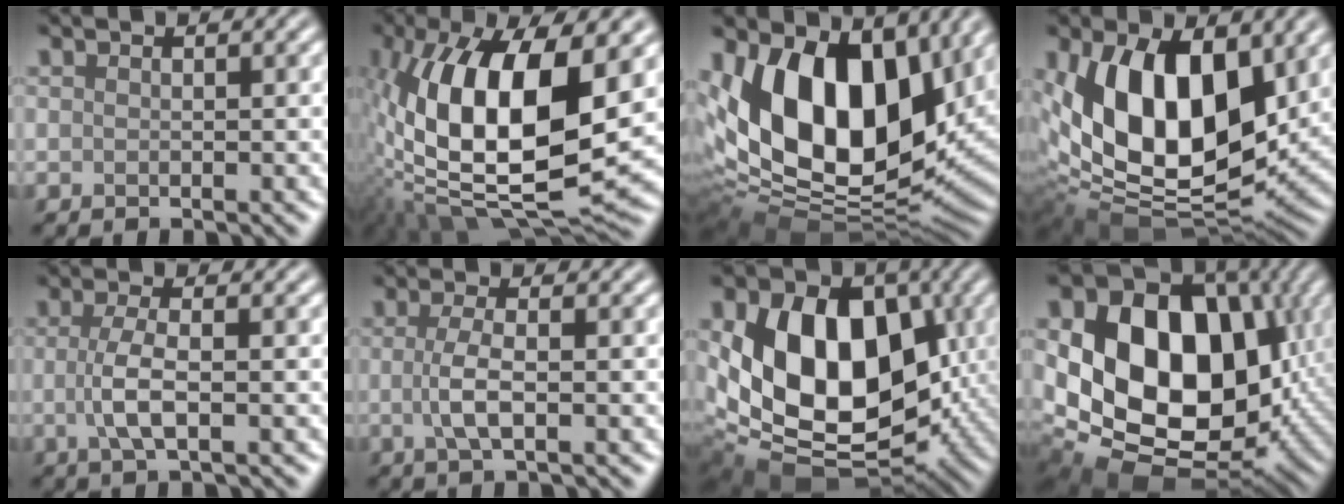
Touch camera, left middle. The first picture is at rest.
{"total": 16.5, "force": [0.7, 7.5, 14.7], "torque": [-0.276, -0.002, 0.000]}
{"total": 16.8, "force": [3.6, 10.3, 12.8], "torque": [-0.228, -0.005, 0.047]}
{"total": 14.2, "force": [3.0, 8.4, 11.1], "torque": [-0.193, -0.015, 0.048]}
{"total": 3.2, "force": [-0.3, 1.0, 3.0], "torque": [-0.065, -0.001, -0.007]}
{"total": 2.9, "force": [-0.2, 0.9, 2.7], "torque": [-0.059, -0.002, -0.006]}
{"total": 14.2, "force": [1.0, 10.1, 10.0], "torque": [-0.164, -0.016, 0.014]}
{"total": 17.9, "force": [1.7, 13.2, 12.0], "torque": [-0.201, -0.016, 0.040]}